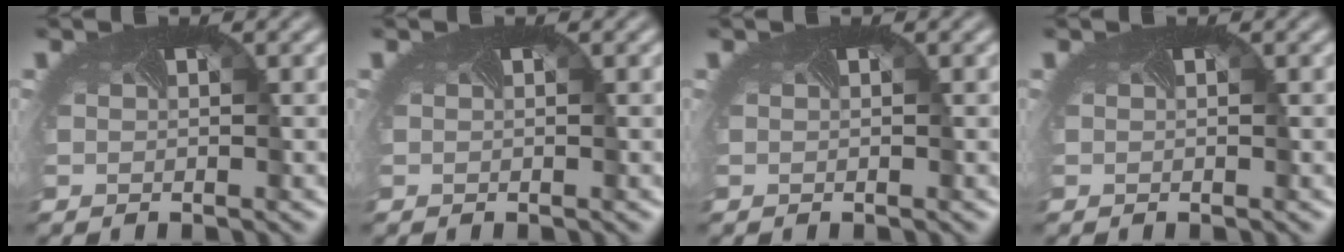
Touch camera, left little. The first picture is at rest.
{"total": 0.0}
{"total": 0.0}
{"total": 0.0}